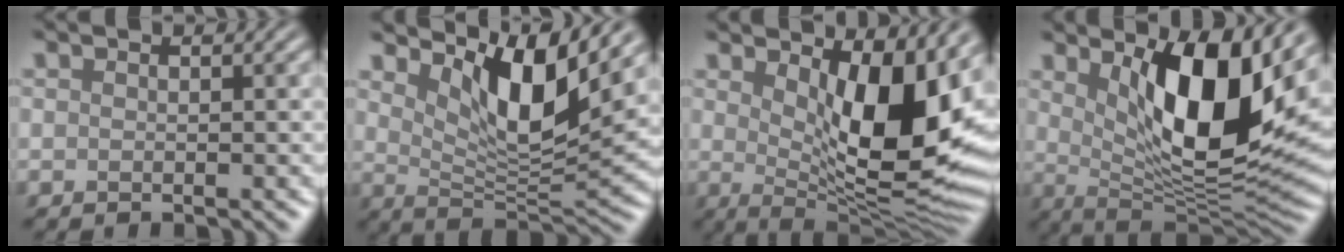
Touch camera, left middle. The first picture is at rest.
{"total": 8.0, "force": [4.1, 2.3, 6.5], "torque": [-0.111, -0.016, 0.071]}
{"total": 11.9, "force": [2.8, 4.6, 10.6], "torque": [-0.142, -0.014, 0.047]}
{"total": 11.2, "force": [3.5, 3.7, 9.9], "torque": [-0.155, -0.020, 0.065]}